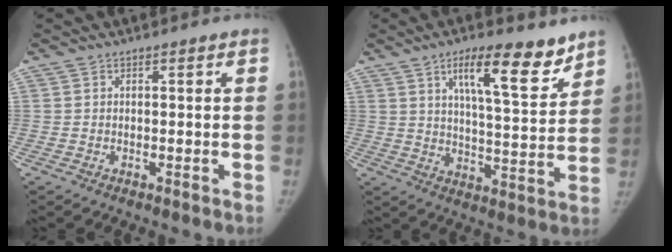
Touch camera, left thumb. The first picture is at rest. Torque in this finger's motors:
{"motor_torque": [0.56, 0.01, 1.00, -0.98, 0.34]}